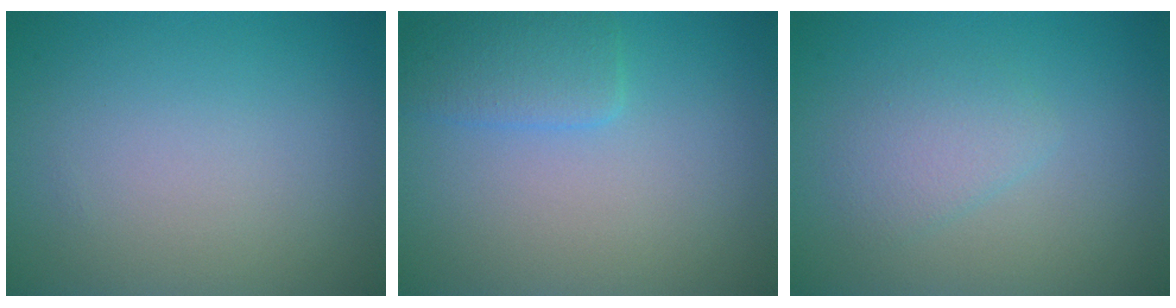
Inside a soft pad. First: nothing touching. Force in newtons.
{"total": 2.4, "press": 2.4, "slide": 0.1}
{"total": 2.0, "press": 2.0, "slide": 0.1}